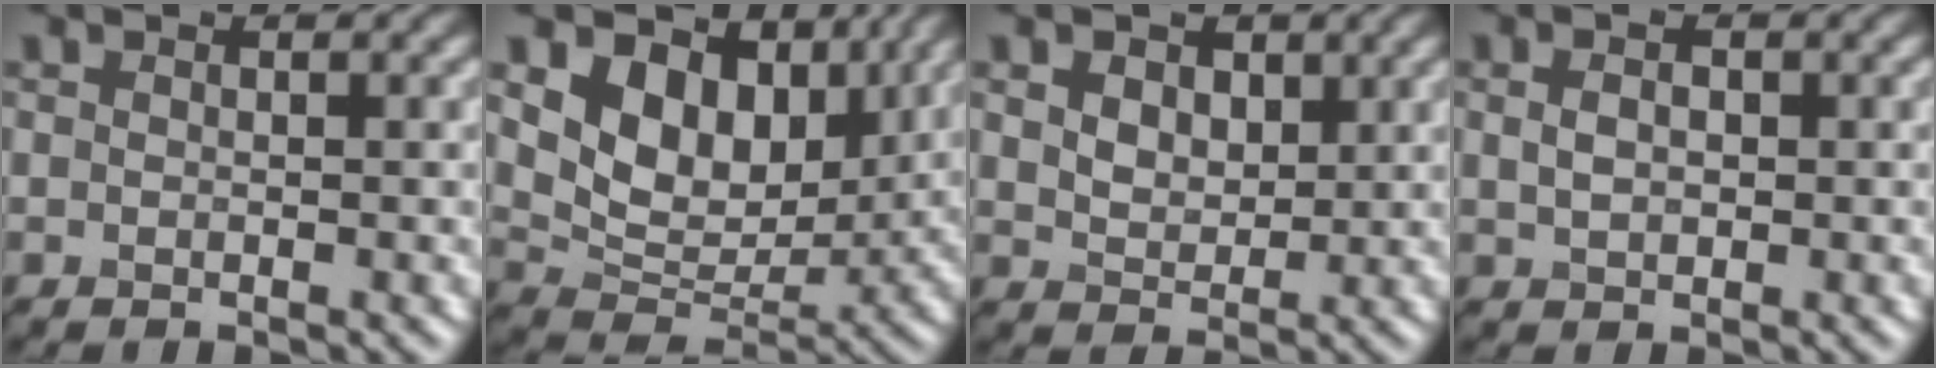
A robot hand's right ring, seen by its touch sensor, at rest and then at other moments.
{"total": 9.5, "force": [3.8, 6.4, 5.8], "torque": [-0.111, -0.016, 0.069]}
{"total": 3.7, "force": [1.6, 2.5, 2.1], "torque": [-0.046, 0.009, 0.019]}
{"total": 2.2, "force": [0.5, 1.5, 1.5], "torque": [-0.029, 0.003, 0.010]}